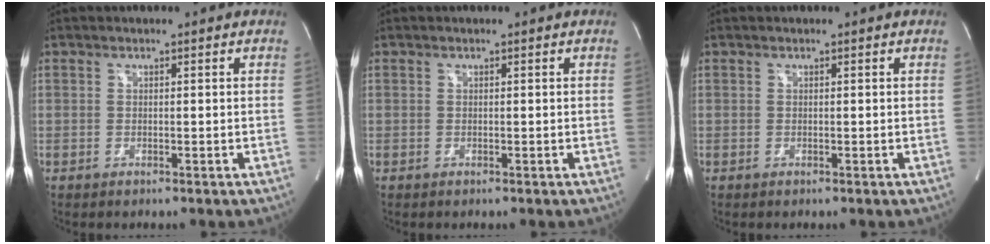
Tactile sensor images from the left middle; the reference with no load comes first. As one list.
[{"total": 0.0}, {"total": 0.0}]